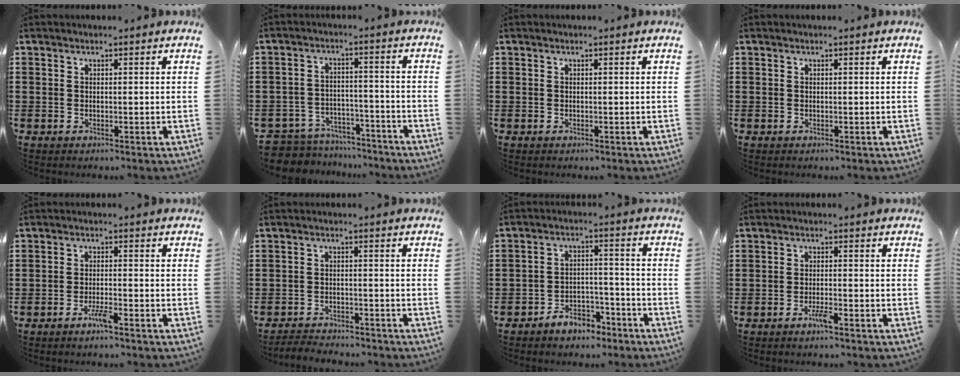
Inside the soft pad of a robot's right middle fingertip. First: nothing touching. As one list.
[{"total": 6.0, "force": [-5.9, 1.2, 0.2], "torque": [-0.024, 0.010, -0.126]}, {"total": 0.0}, {"total": 0.0}, {"total": 2.8, "force": [-1.9, 0.2, 2.1], "torque": [-0.043, -0.004, -0.036]}, {"total": 3.1, "force": [-3.1, 0.5, -0.1], "torque": [-0.005, 0.001, -0.068]}, {"total": 5.2, "force": [-4.7, 1.8, 1.0], "torque": [-0.015, 0.015, -0.093]}, {"total": 2.3, "force": [-1.6, 0.2, 1.7], "torque": [-0.038, -0.005, -0.030]}]